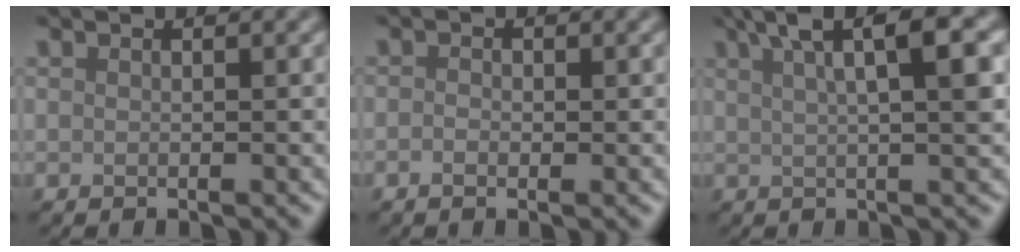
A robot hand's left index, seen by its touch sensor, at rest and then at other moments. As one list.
[{"total": 1.0, "force": [-0.3, 0.6, 0.7], "torque": [-0.011, -0.003, -0.006]}, {"total": 7.8, "force": [3.4, 2.1, 6.7], "torque": [-0.073, 0.027, 0.044]}]